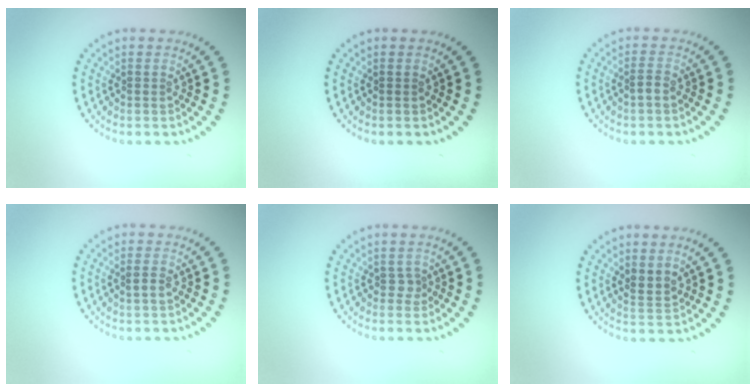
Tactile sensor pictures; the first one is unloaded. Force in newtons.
{"total": 0.0}
{"total": 1.0, "press": 0.9, "slide": 0.5}
{"total": 1.1, "press": 1.0, "slide": 0.4}
{"total": 0.9, "press": 0.5, "slide": 0.8}
{"total": 1.6, "press": 1.3, "slide": 1.0}